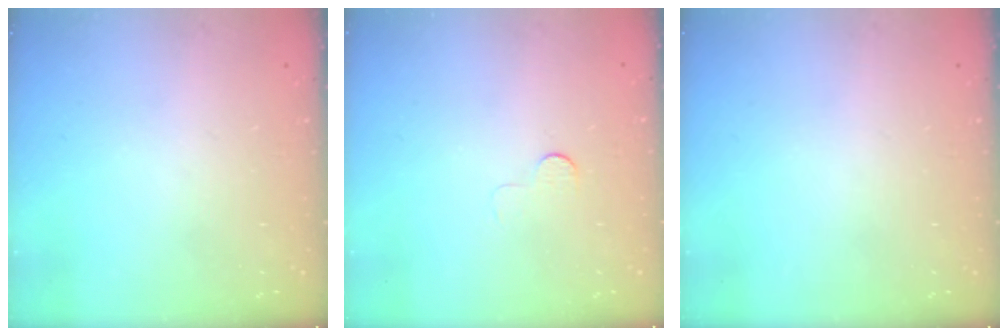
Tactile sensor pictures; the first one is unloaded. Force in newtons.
{"total": 3.8, "press": 3.8, "slide": 0.3}
{"total": 0.0}